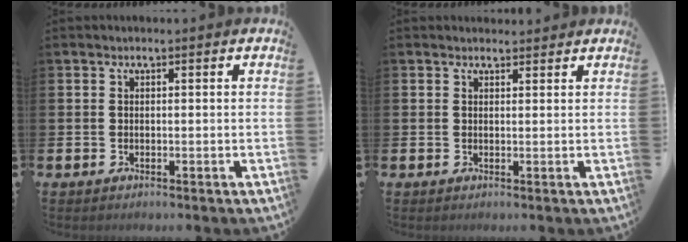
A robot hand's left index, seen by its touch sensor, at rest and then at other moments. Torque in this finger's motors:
{"motor_torque": [0.78, -0.81, 0.06, -0.01]}